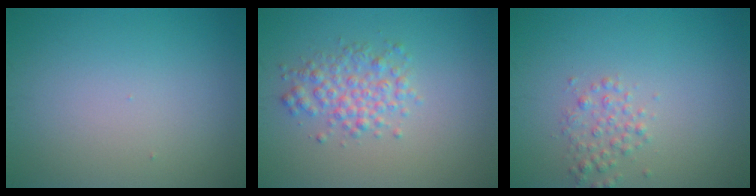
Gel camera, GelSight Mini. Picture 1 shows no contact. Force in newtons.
{"total": 3.0, "press": 3.0, "slide": 0.1}
{"total": 1.8, "press": 1.8, "slide": 0.0}